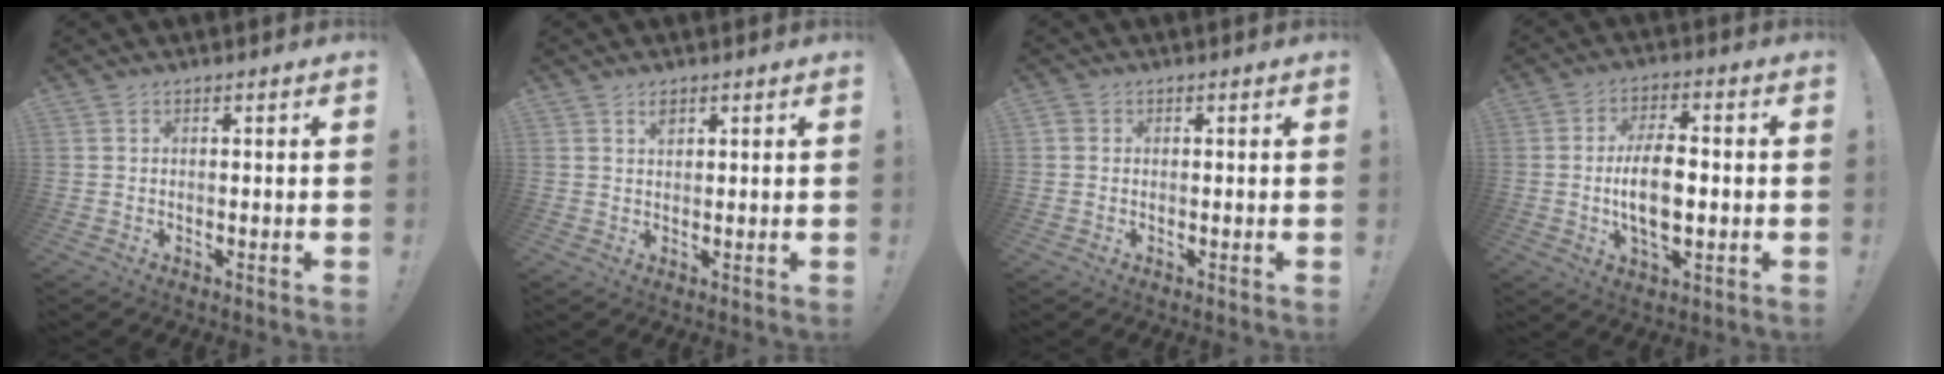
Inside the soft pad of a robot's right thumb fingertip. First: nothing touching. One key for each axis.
{"total": 1.7, "fx": 1.2, "fy": 0.9, "fz": 0.9, "tx": 0.004, "ty": -0.010, "tz": 0.018}
{"total": 1.1, "fx": 0.3, "fy": 1.0, "fz": 0.3, "tx": -0.007, "ty": 0.004, "tz": 0.005}
{"total": 11.3, "fx": -1.1, "fy": 5.4, "fz": 9.9, "tx": -0.177, "ty": -0.003, "tz": -0.025}